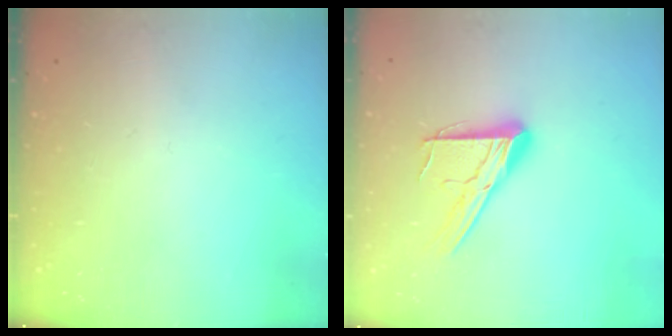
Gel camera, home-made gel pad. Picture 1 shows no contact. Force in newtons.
{"total": 13.9, "press": 13.8, "slide": 1.3}